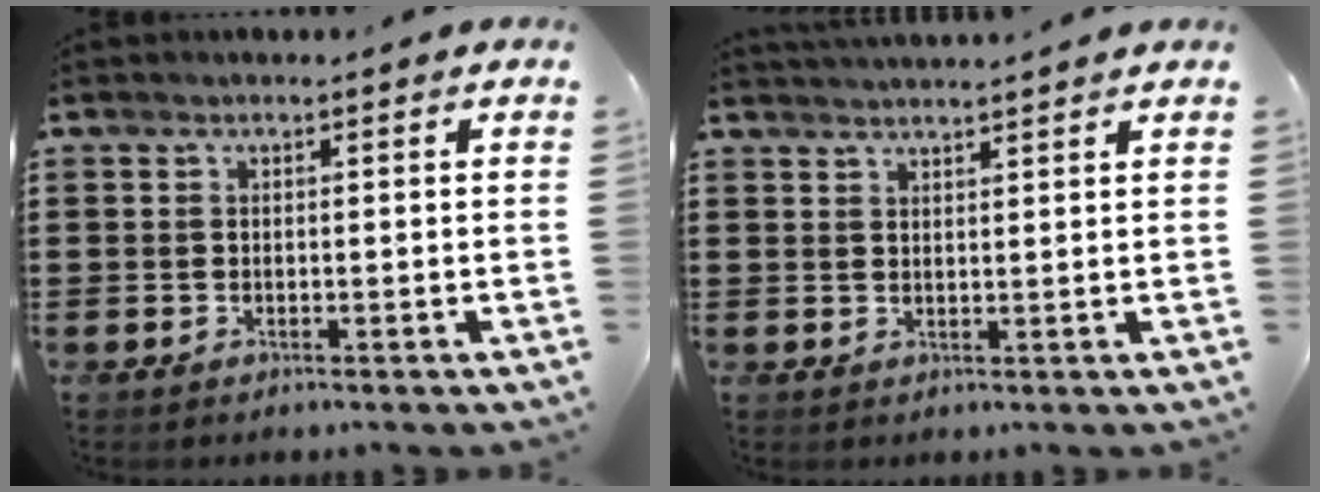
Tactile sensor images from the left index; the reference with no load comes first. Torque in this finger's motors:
{"motor_torque": [0.48, -1.64, -0.78, -0.08]}